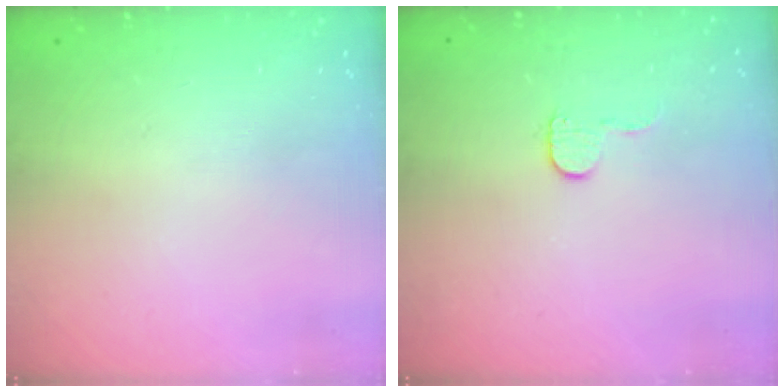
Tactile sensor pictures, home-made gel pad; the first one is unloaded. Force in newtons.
{"total": 5.0, "press": 4.9, "slide": 0.5}